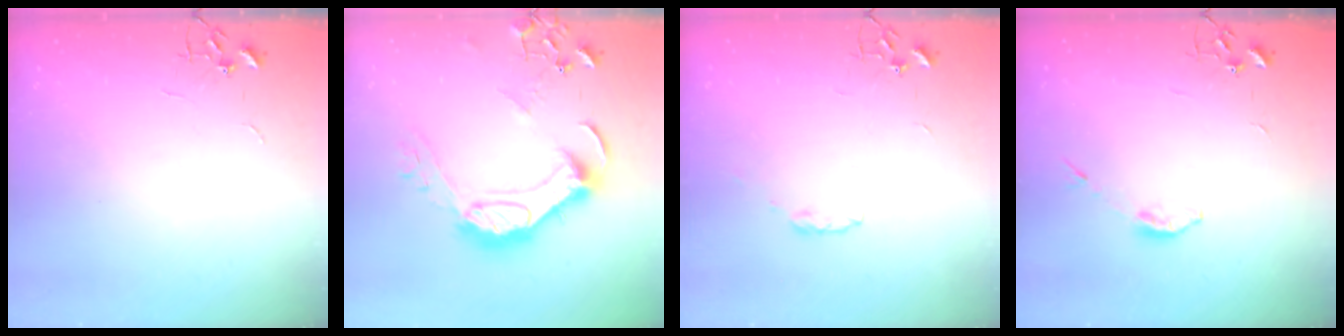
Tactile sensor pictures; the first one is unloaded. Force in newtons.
{"total": 18.8, "press": 18.7, "slide": 2.0}
{"total": 3.5, "press": 3.5, "slide": 0.5}
{"total": 3.9, "press": 3.9, "slide": 0.7}